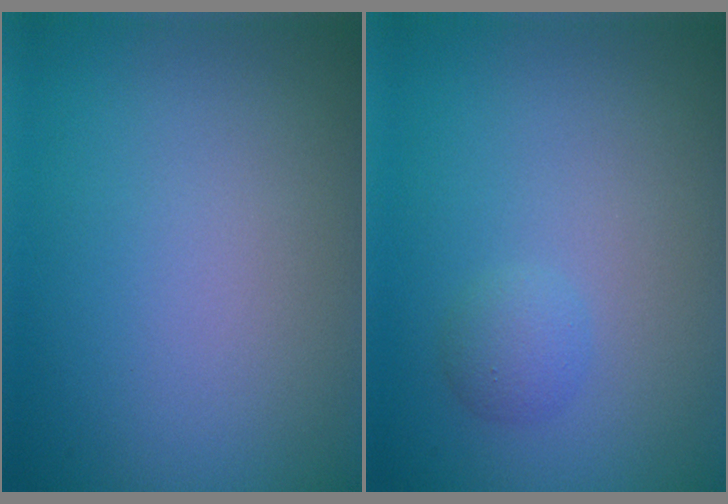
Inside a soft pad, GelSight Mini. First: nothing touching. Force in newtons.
{"total": 1.4, "press": 1.4, "slide": 0.1}